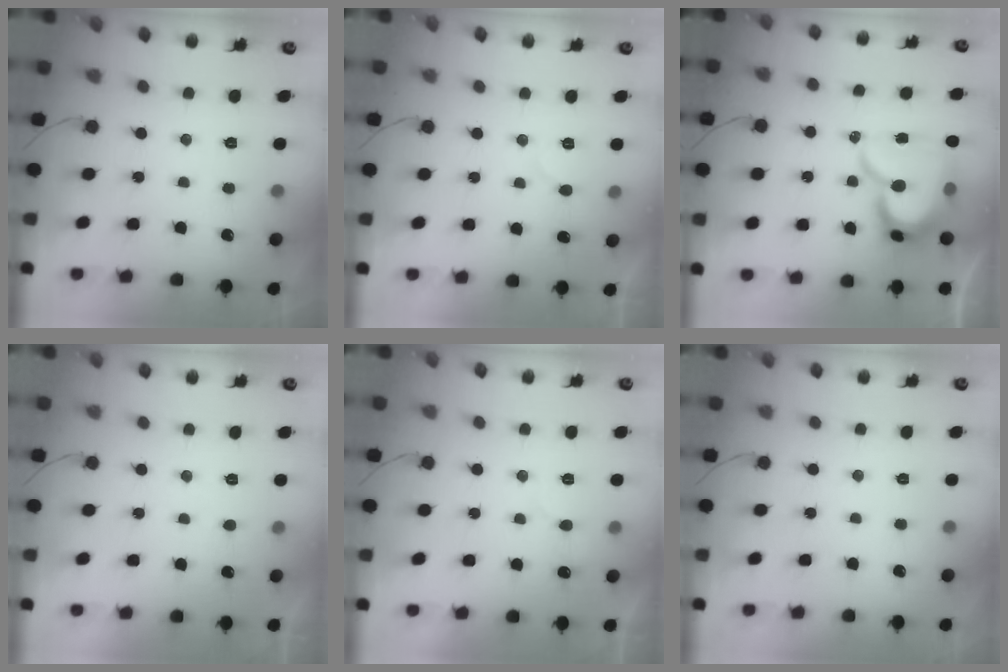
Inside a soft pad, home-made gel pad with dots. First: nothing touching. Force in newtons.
{"total": 6.9, "press": 6.9, "slide": 0.5}
{"total": 16.2, "press": 16.2, "slide": 1.5}
{"total": 2.3, "press": 2.3, "slide": 0.1}
{"total": 7.2, "press": 7.2, "slide": 0.3}
{"total": 0.0}